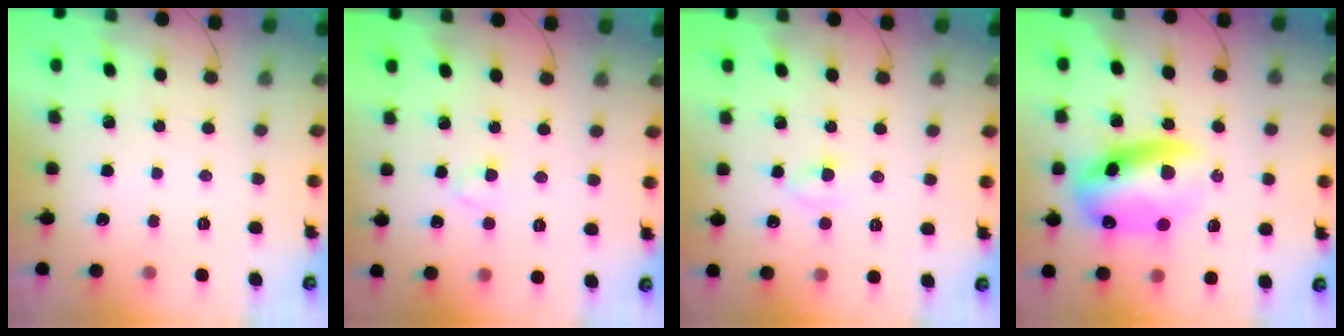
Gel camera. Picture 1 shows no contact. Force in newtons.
{"total": 2.3, "press": 2.1, "slide": 1.0}
{"total": 2.8, "press": 2.6, "slide": 1.0}
{"total": 15.0, "press": 14.4, "slide": 3.9}